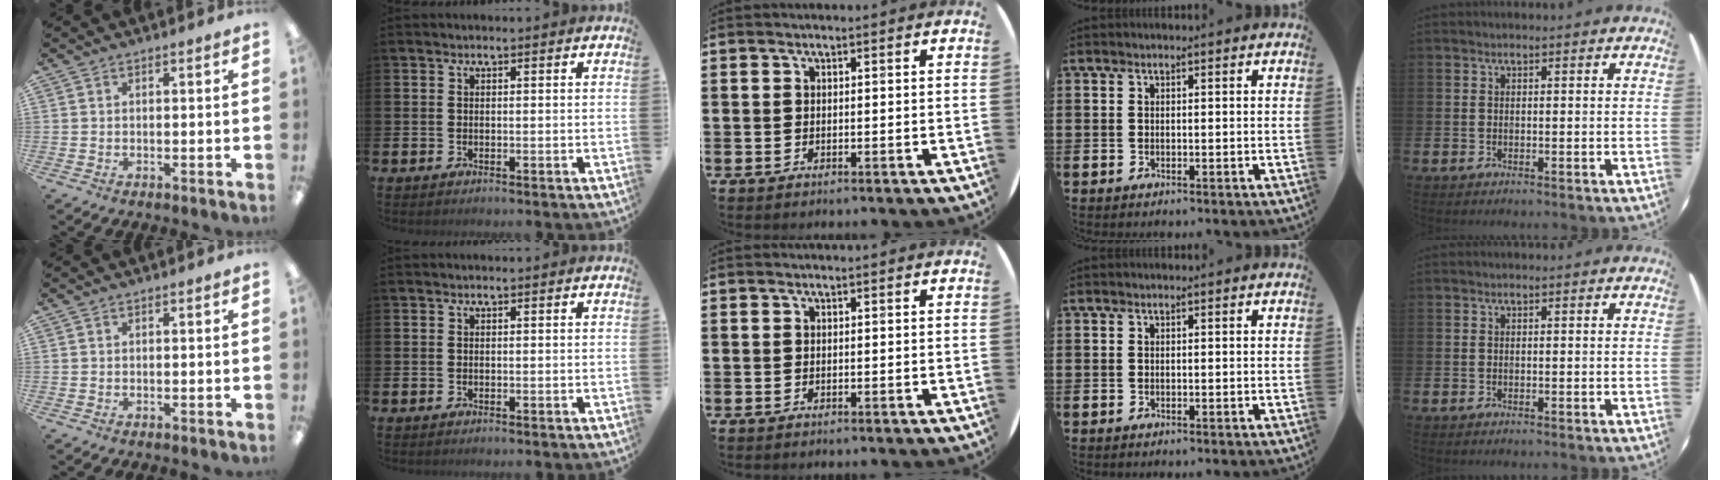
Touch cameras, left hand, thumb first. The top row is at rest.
{}